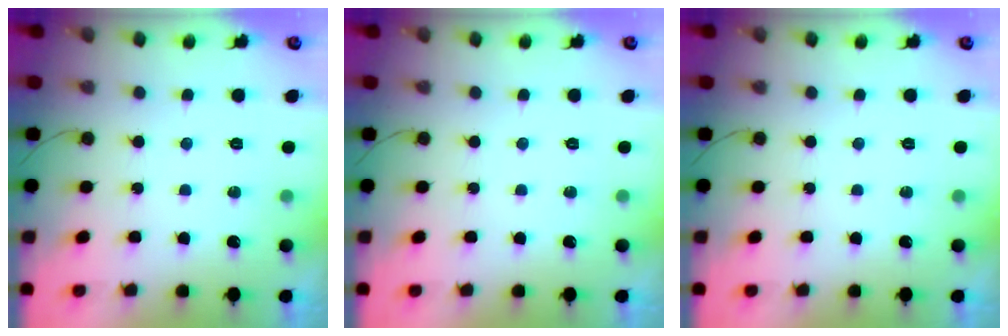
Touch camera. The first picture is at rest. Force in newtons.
{"total": 0.0}
{"total": 0.0}